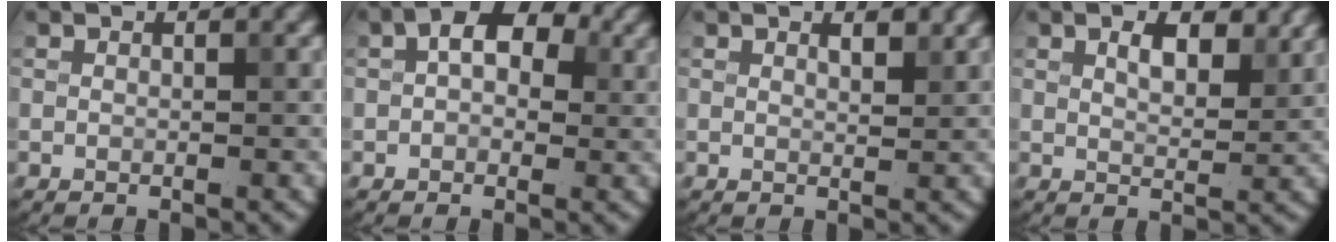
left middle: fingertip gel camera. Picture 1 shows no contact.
{"total": 4.8, "force": [1.4, 3.0, 3.5], "torque": [-0.042, 0.012, 0.007]}
{"total": 1.4, "force": [1.0, 0.4, 0.9], "torque": [-0.013, 0.000, 0.018]}
{"total": 3.7, "force": [2.0, 1.6, 2.6], "torque": [-0.047, 0.001, 0.032]}